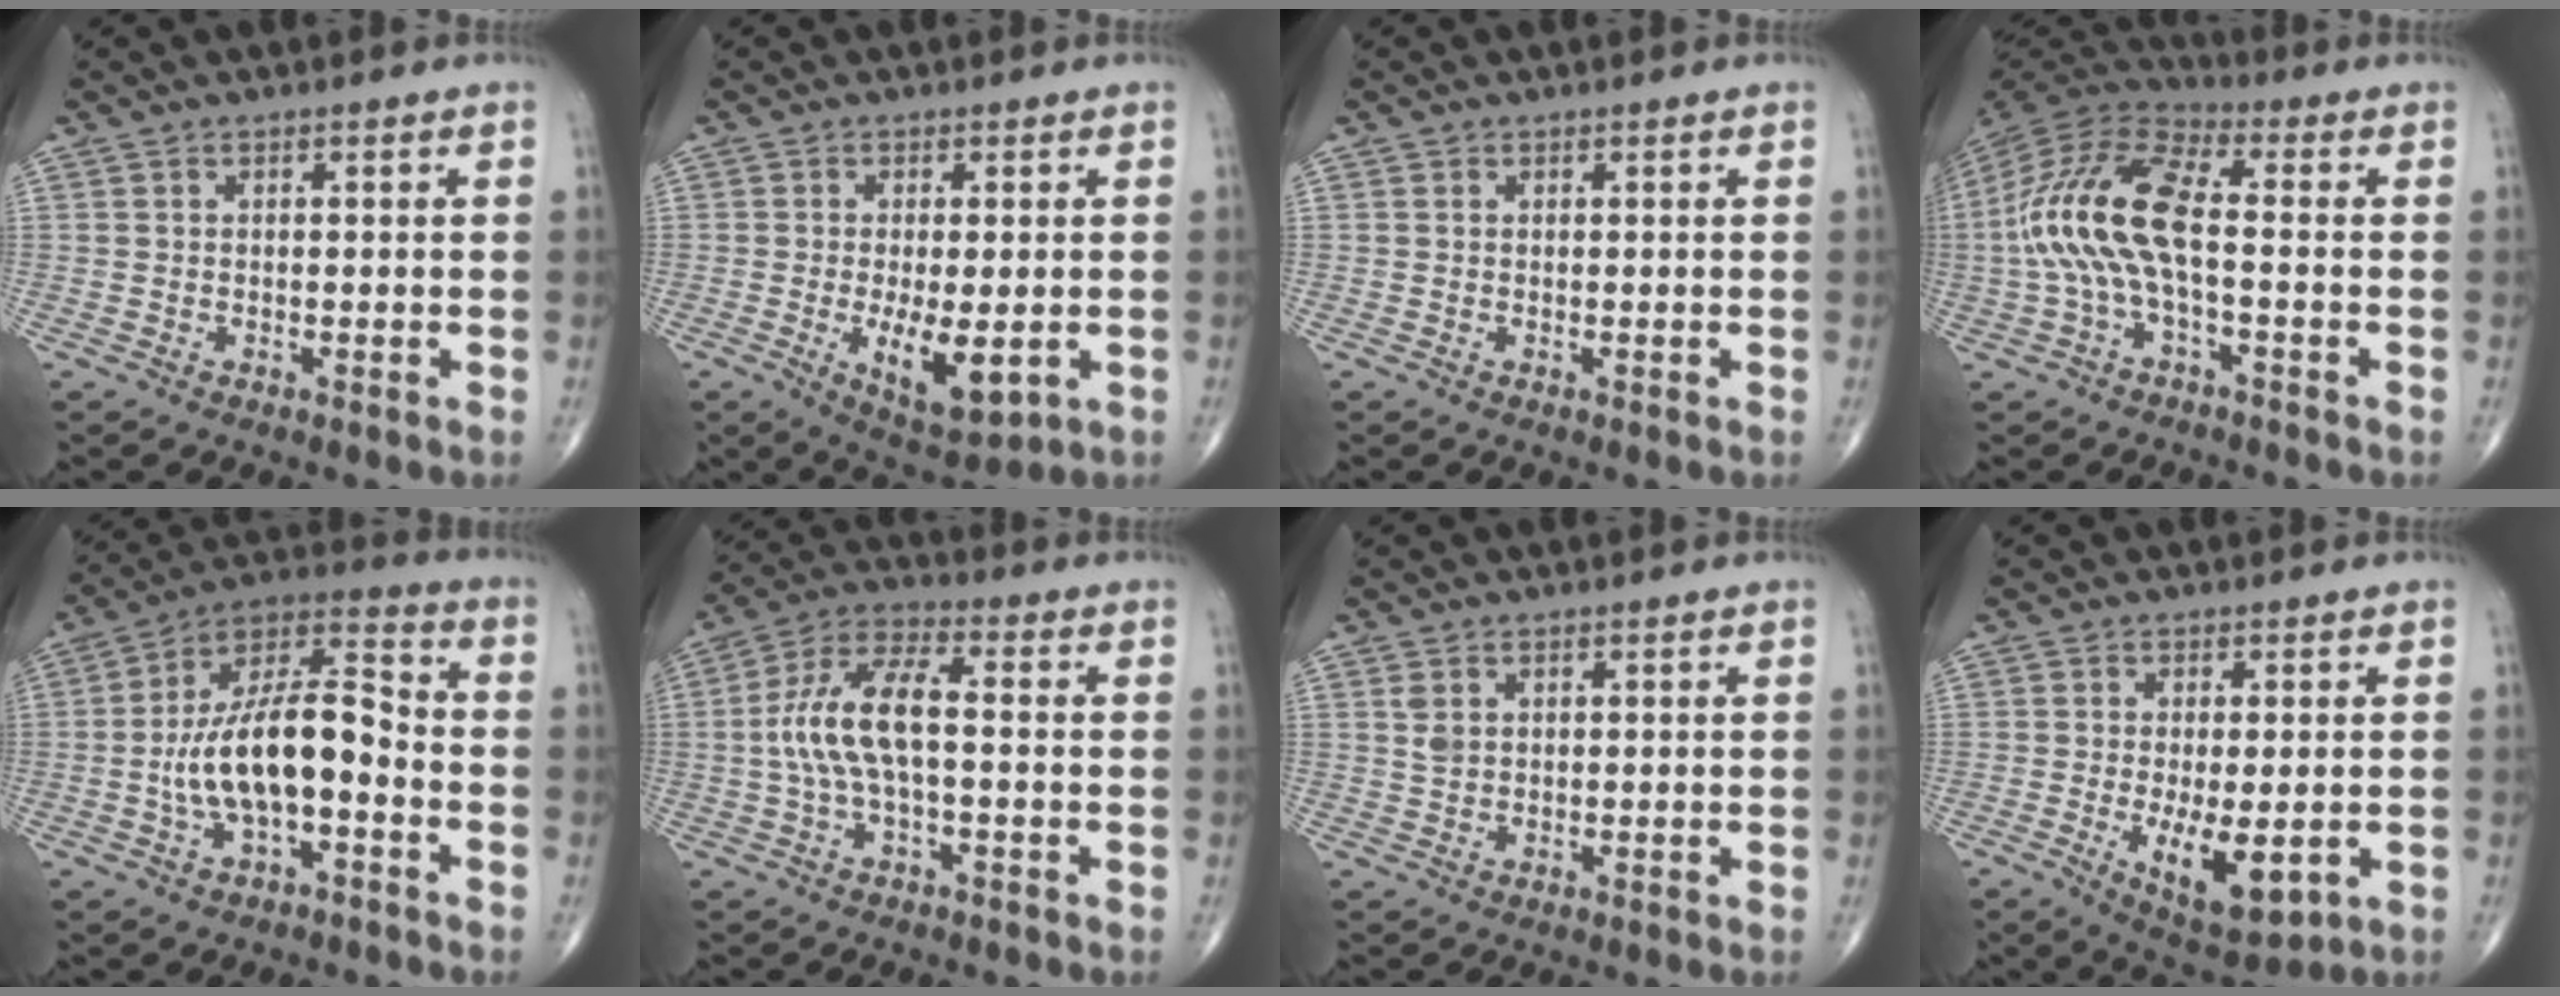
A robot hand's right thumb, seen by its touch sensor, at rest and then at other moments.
{"total": 9.0, "force": [-1.7, 3.6, 8.1], "torque": [-0.124, -0.020, -0.018]}
{"total": 0.0}
{"total": 15.6, "force": [-1.1, 6.0, 14.3], "torque": [-0.316, 0.038, -0.027]}
{"total": 15.9, "force": [-3.1, 6.8, 14.0], "torque": [-0.250, 0.050, -0.060]}
{"total": 11.4, "force": [-0.4, 4.5, 10.5], "torque": [-0.226, 0.036, -0.011]}
{"total": 1.9, "force": [0.8, 1.3, 1.2], "torque": [-0.021, -0.003, 0.020]}
{"total": 9.7, "force": [-2.0, 4.0, 8.6], "torque": [-0.129, -0.020, -0.019]}